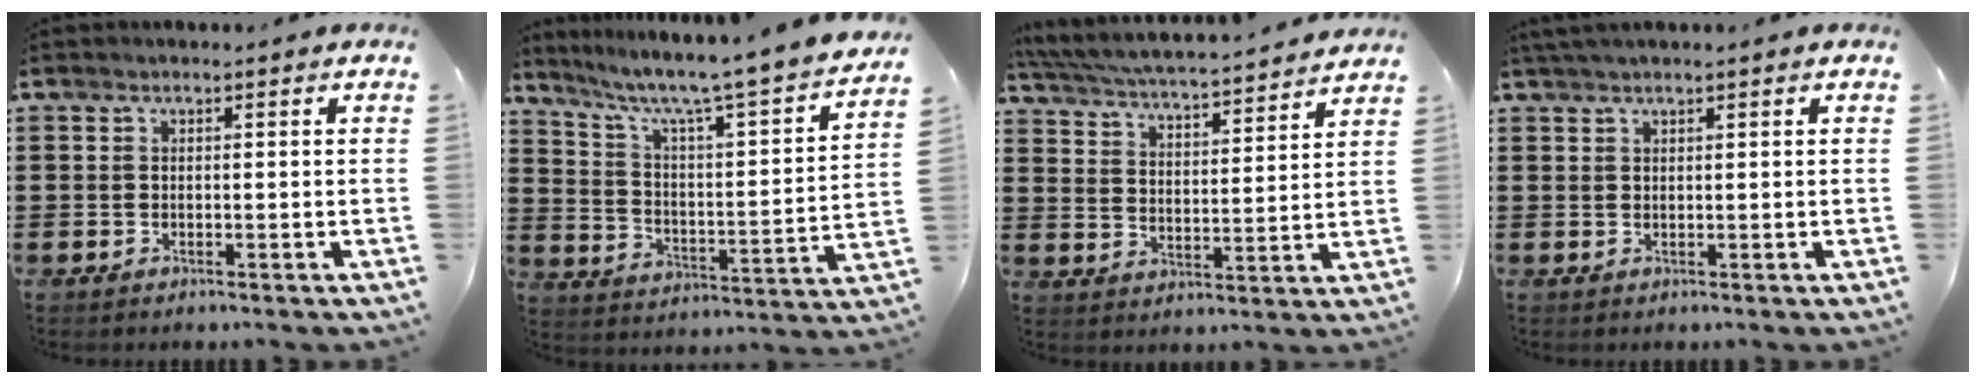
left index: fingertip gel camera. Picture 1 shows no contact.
{"total": 5.3, "force": [4.4, -0.1, 2.9], "torque": [-0.080, -0.051, 0.061]}
{"total": 4.7, "force": [4.5, -0.3, 1.3], "torque": [-0.048, -0.036, 0.069]}
{"total": 1.1, "force": [0.8, 0.0, 0.7], "torque": [-0.014, -0.001, 0.016]}